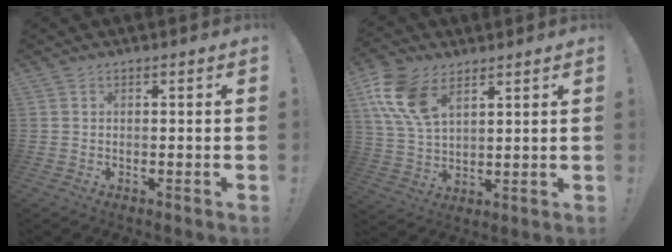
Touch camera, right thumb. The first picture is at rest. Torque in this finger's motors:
{"motor_torque": [0.23, 0.32, 0.67, 0.57, 0.08]}